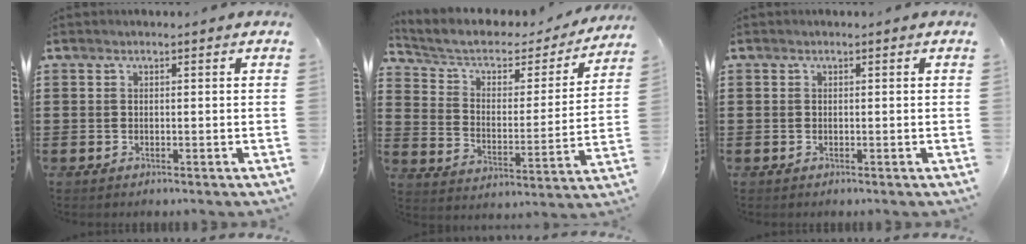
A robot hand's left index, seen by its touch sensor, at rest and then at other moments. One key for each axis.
{"total": 5.0, "fx": 3.4, "fy": 2.8, "fz": 2.4, "tx": -0.068, "ty": -0.020, "tz": 0.052}
{"total": 0.0}